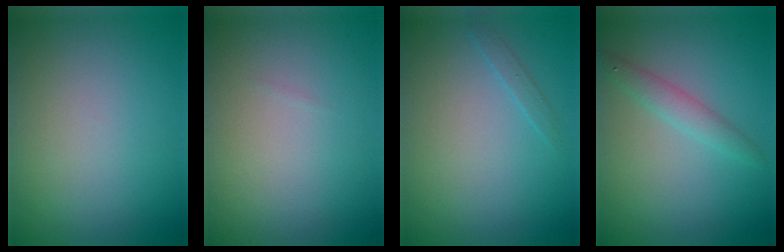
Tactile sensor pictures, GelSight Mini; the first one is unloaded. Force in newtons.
{"total": 0.0}
{"total": 0.8, "press": 0.8, "slide": 0.1}
{"total": 1.9, "press": 1.9, "slide": 0.1}